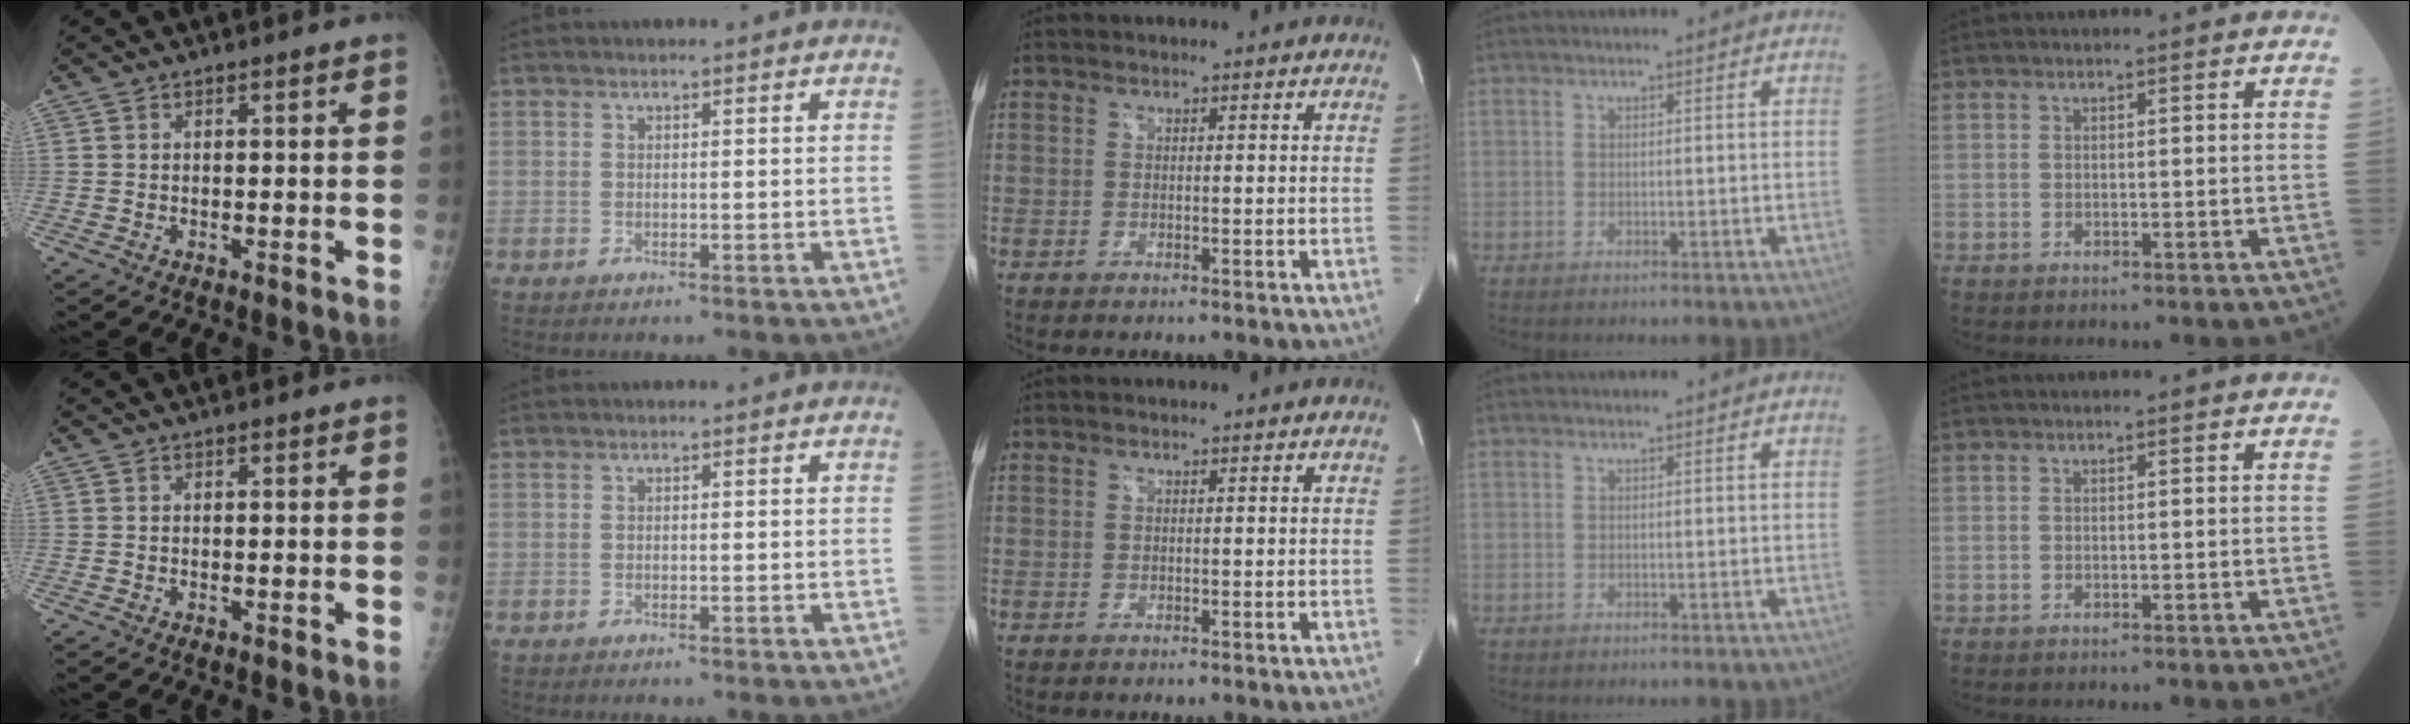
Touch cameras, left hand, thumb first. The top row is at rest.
{}